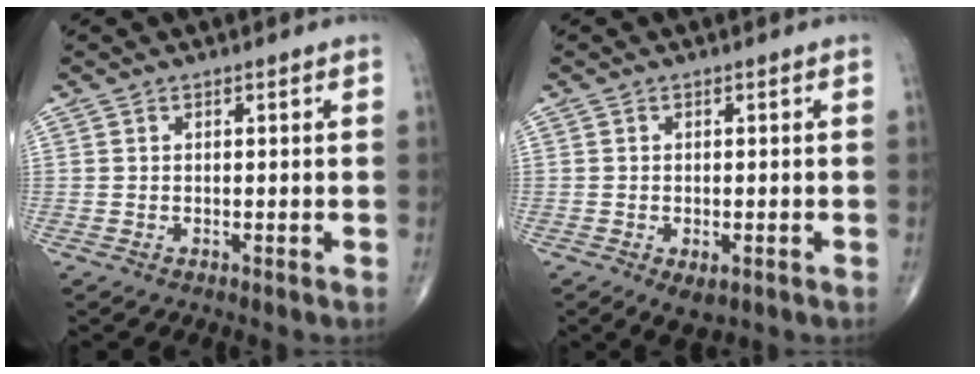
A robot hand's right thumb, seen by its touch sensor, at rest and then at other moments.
{"total": 3.8, "force": [-1.5, 2.0, 2.9], "torque": [-0.044, 0.000, -0.016]}